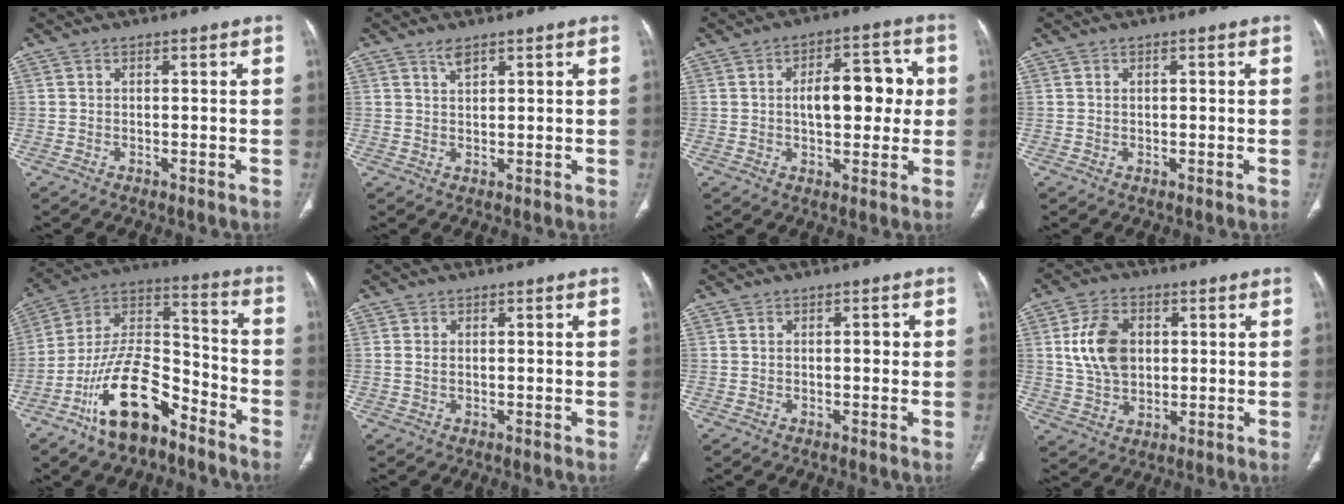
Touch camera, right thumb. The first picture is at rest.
{"total": 2.0, "force": [1.6, 0.6, 1.1], "torque": [-0.014, -0.004, 0.031]}
{"total": 11.8, "force": [1.1, 6.4, 9.9], "torque": [-0.111, 0.023, 0.016]}
{"total": 0.6, "force": [0.1, 0.4, 0.5], "torque": [-0.012, 0.002, 0.005]}
{"total": 17.9, "force": [-10.9, 8.2, 11.5], "torque": [-0.183, 0.089, -0.202]}
{"total": 1.2, "force": [0.1, 0.8, 0.8], "torque": [-0.021, 0.003, 0.006]}
{"total": 1.5, "force": [0.1, 0.8, 1.3], "torque": [-0.014, 0.003, 0.000]}
{"total": 10.7, "force": [1.9, 7.6, 7.4], "torque": [-0.120, -0.002, 0.039]}